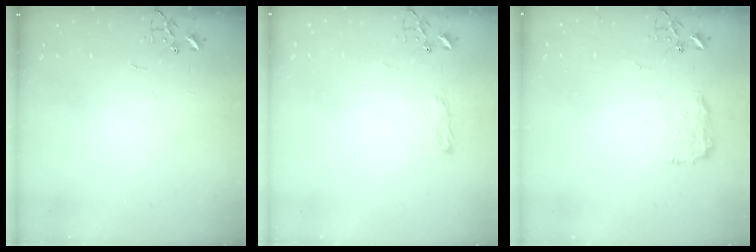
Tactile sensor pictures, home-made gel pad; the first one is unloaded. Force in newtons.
{"total": 7.9, "press": 7.8, "slide": 0.9}
{"total": 8.7, "press": 8.6, "slide": 0.5}